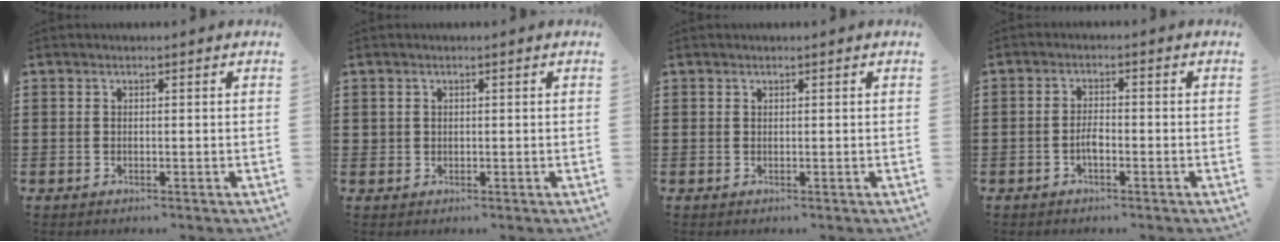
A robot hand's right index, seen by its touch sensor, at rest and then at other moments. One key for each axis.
{"total": 0.9, "fx": 0.3, "fy": 0.8, "fz": 0.2, "tx": -0.005, "ty": 0.005, "tz": 0.006}
{"total": 0.0}
{"total": 2.6, "fx": -1.1, "fy": 1.0, "fz": 2.2, "tx": -0.050, "ty": 0.001, "tz": -0.022}